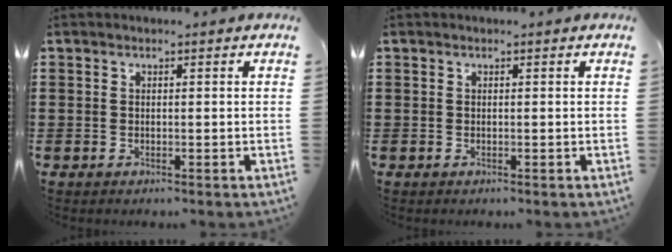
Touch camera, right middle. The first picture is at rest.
{"total": 0.0}